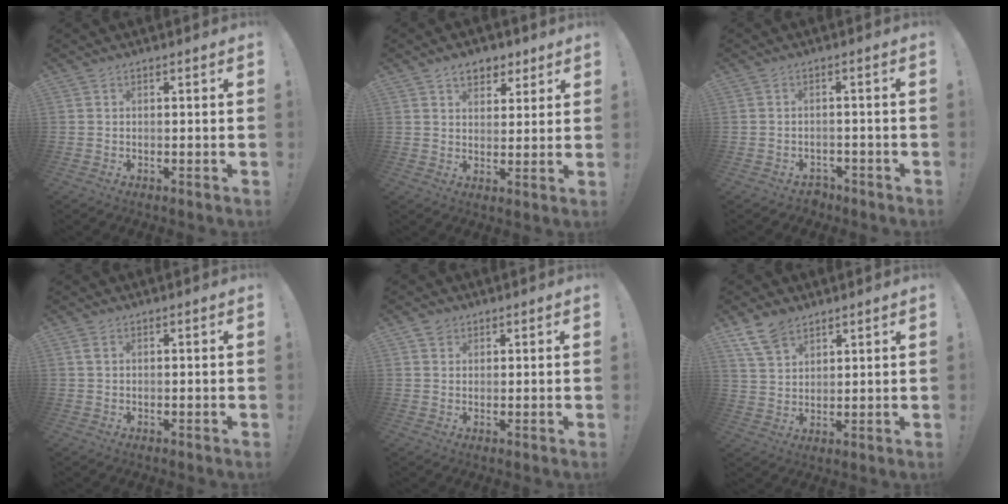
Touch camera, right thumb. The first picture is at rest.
{"total": 6.8, "force": [4.2, 4.8, 2.5], "torque": [-0.024, -0.019, 0.076]}
{"total": 2.5, "force": [-1.5, 1.7, 1.0], "torque": [-0.013, 0.003, -0.025]}
{"total": 1.2, "force": [0.6, 0.6, 0.8], "torque": [-0.009, 0.000, 0.009]}
{"total": 2.2, "force": [1.4, 1.7, 0.1], "torque": [0.001, -0.003, 0.024]}
{"total": 8.8, "force": [6.3, 4.8, 3.7], "torque": [-0.076, -0.023, 0.126]}